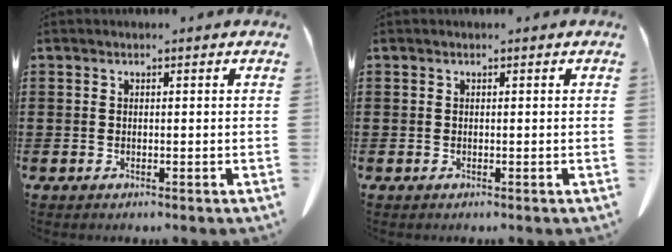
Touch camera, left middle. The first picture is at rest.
{"total": 0.0}